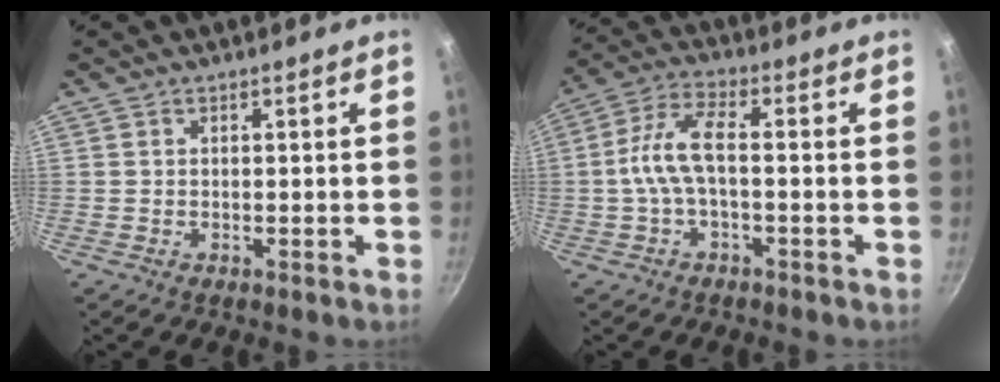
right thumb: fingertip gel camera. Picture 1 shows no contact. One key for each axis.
{"total": 7.7, "fx": -1.4, "fy": 2.9, "fz": 7.0, "tx": -0.158, "ty": 0.028, "tz": -0.036}